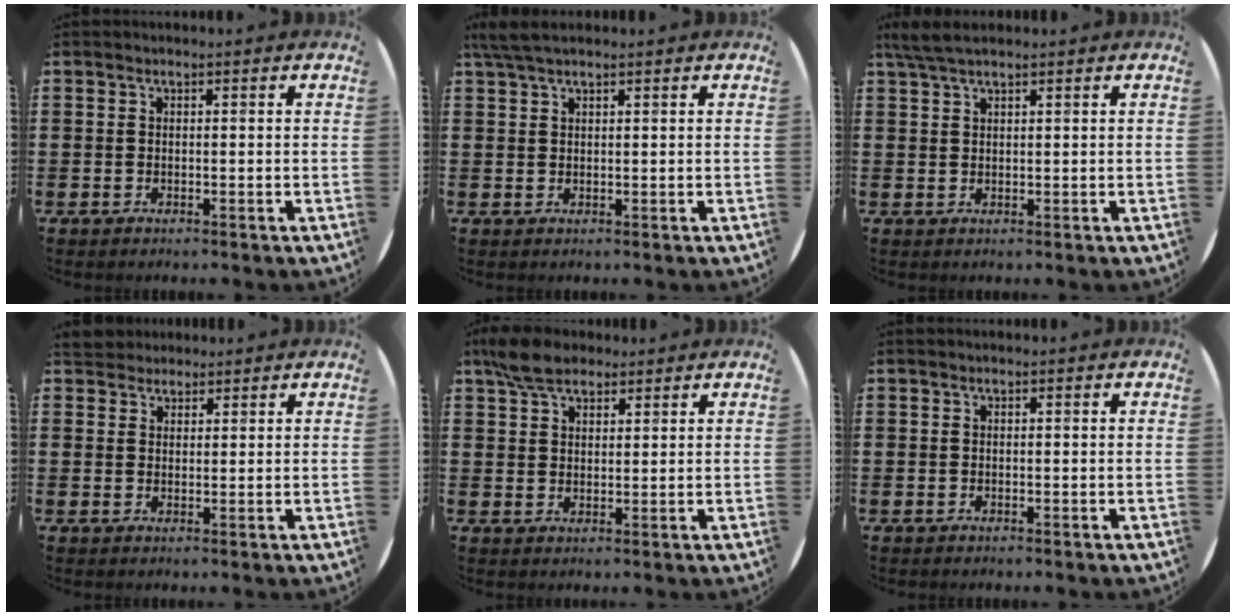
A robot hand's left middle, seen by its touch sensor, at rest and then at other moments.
{"total": 2.6, "force": [2.0, 0.5, 1.6], "torque": [-0.035, 0.004, 0.038]}
{"total": 3.0, "force": [2.4, 0.6, 1.8], "torque": [-0.038, 0.006, 0.043]}
{"total": 2.9, "force": [2.7, 1.0, -0.1], "torque": [0.003, -0.002, 0.050]}
{"total": 5.2, "force": [4.2, 2.3, 2.1], "torque": [-0.044, 0.001, 0.079]}
{"total": 0.0}